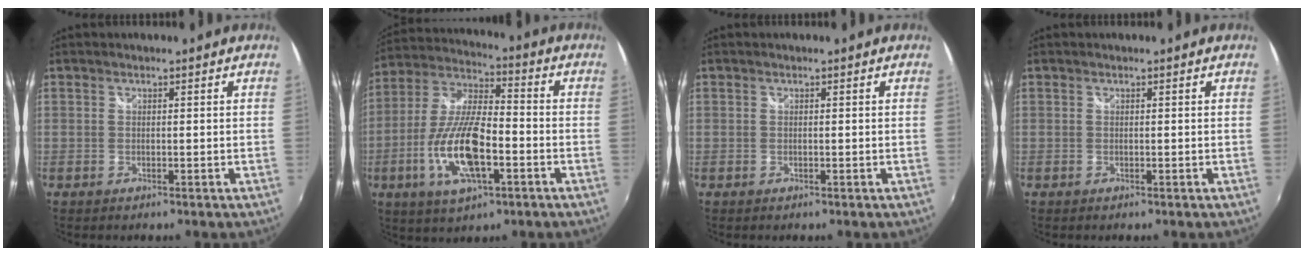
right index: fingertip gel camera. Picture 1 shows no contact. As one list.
[{"total": 16.1, "force": [-5.2, 5.8, 14.1], "torque": [-0.296, -0.010, -0.097]}, {"total": 0.0}, {"total": 0.0}]